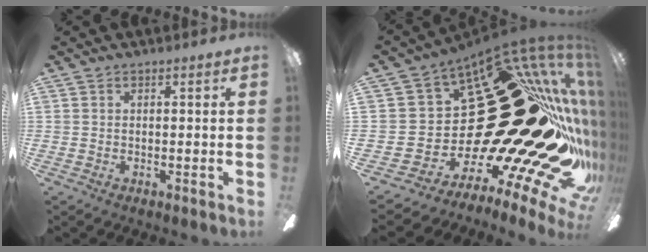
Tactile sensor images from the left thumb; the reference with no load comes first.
{"total": 44.6, "force": [4.5, 20.5, 39.4], "torque": [-0.484, -0.159, 0.191]}